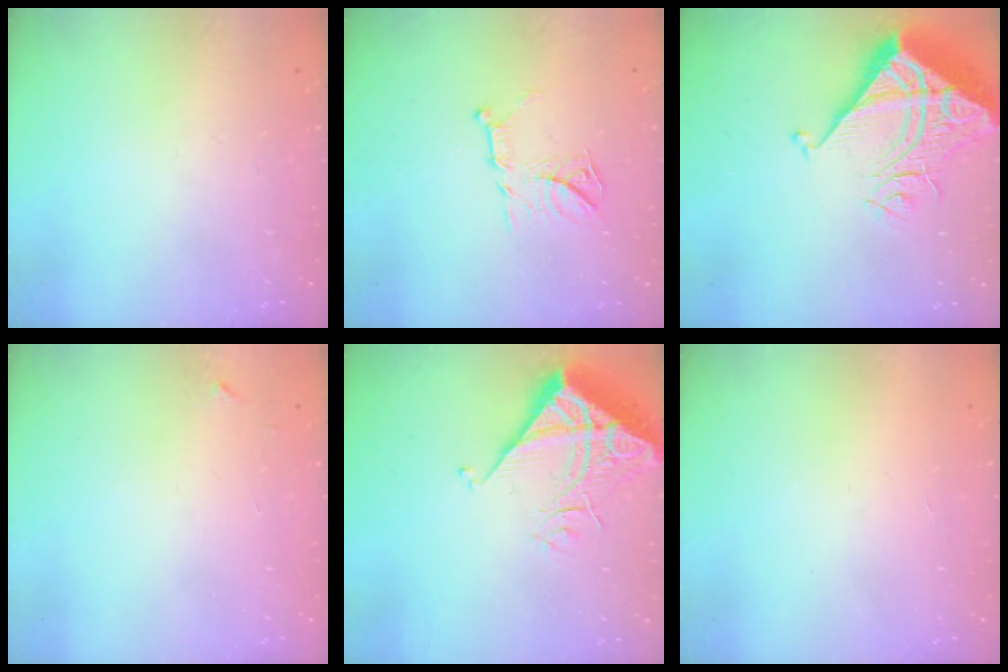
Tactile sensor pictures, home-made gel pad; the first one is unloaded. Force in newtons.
{"total": 10.6, "press": 10.6, "slide": 0.8}
{"total": 9.4, "press": 9.3, "slide": 1.0}
{"total": 3.3, "press": 3.3, "slide": 0.4}
{"total": 7.5, "press": 7.4, "slide": 1.0}
{"total": 1.6, "press": 1.6, "slide": 0.1}